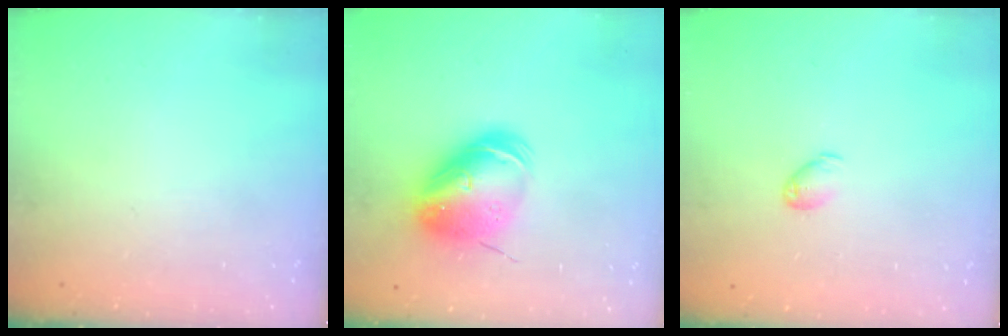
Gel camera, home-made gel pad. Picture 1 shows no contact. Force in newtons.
{"total": 13.5, "press": 13.2, "slide": 2.6}
{"total": 4.7, "press": 4.6, "slide": 0.8}